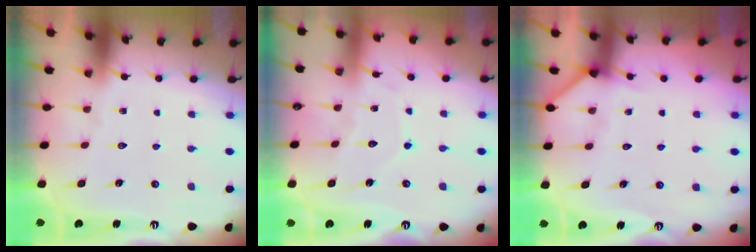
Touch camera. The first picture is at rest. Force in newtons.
{"total": 7.2, "press": 7.1, "slide": 0.9}
{"total": 3.7, "press": 3.7, "slide": 0.5}